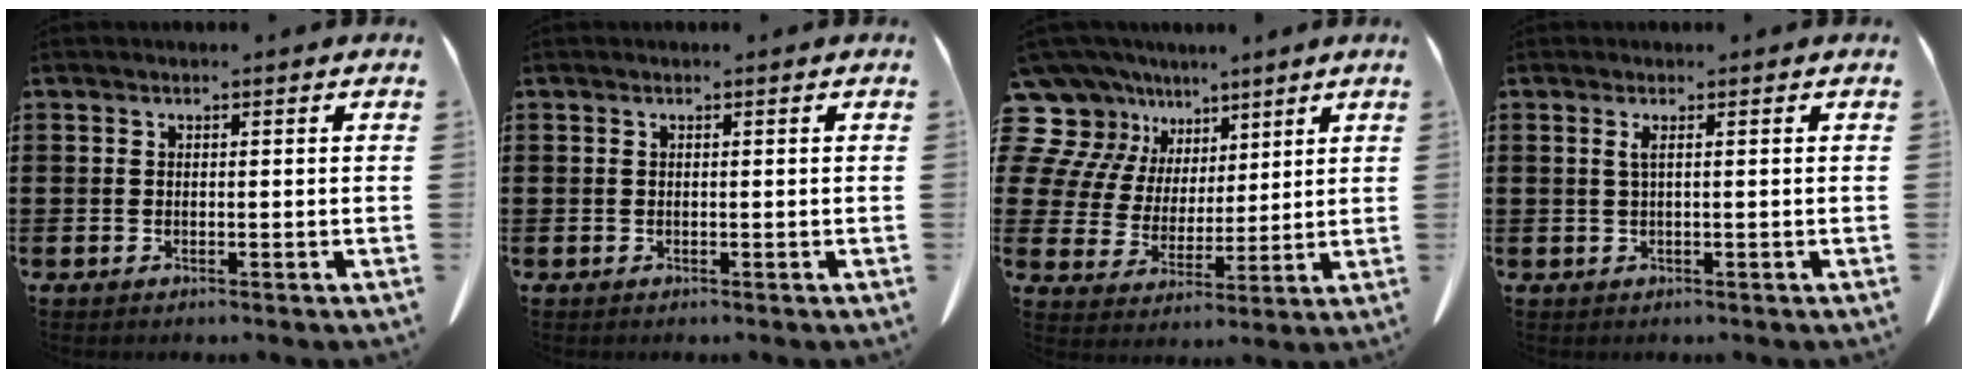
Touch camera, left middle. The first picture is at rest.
{"total": 0.0}
{"total": 10.2, "force": [7.1, 7.1, 1.8], "torque": [-0.116, -0.041, 0.135]}
{"total": 1.1, "force": [0.2, -0.1, 1.1], "torque": [-0.022, -0.003, 0.004]}